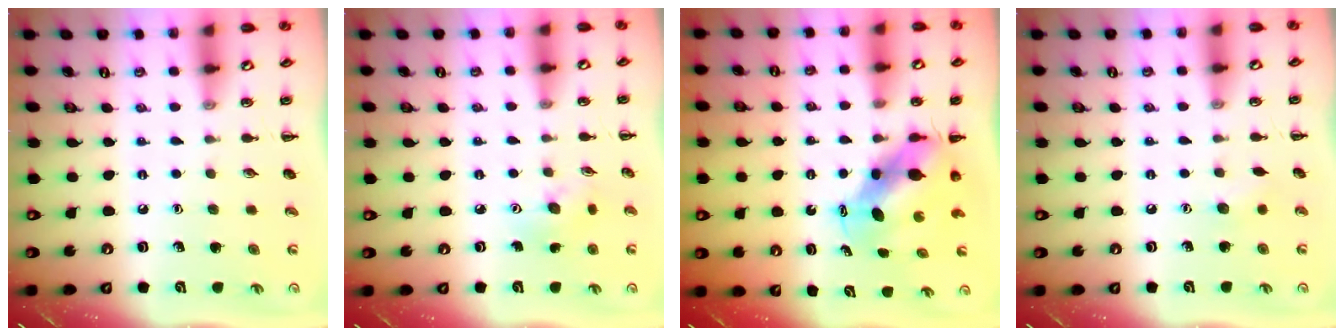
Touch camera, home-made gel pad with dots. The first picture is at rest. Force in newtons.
{"total": 4.5, "press": 4.4, "slide": 0.5}
{"total": 7.6, "press": 7.4, "slide": 1.7}
{"total": 4.7, "press": 4.5, "slide": 1.3}